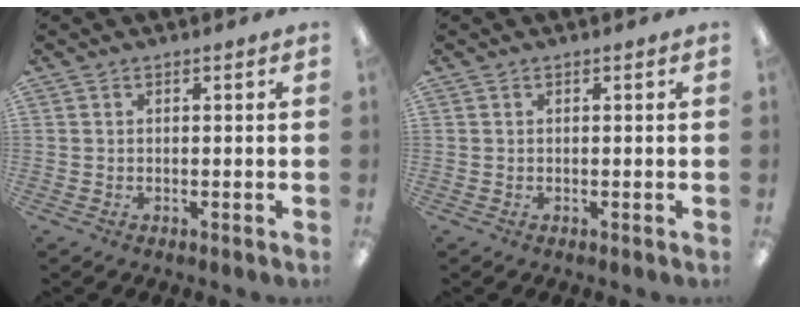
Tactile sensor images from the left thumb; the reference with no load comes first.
{"total": 0.0}